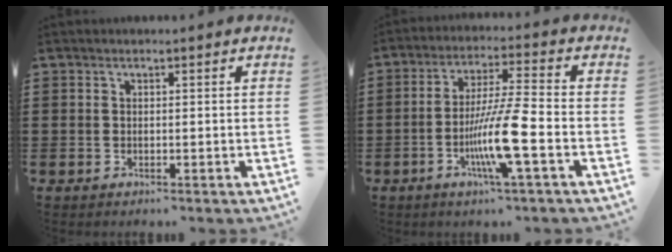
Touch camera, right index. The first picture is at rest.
{"total": 10.1, "force": [-3.6, 0.2, 9.4], "torque": [-0.189, -0.015, -0.074]}